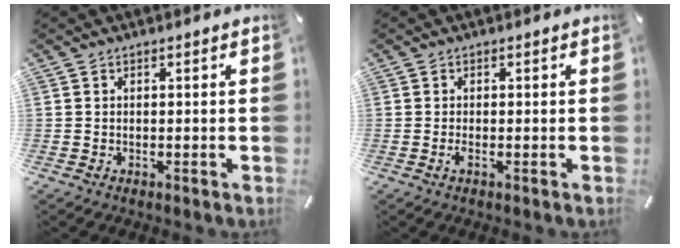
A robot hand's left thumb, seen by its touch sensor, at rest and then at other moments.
{"total": 1.4, "force": [-0.4, 0.2, 1.4], "torque": [-0.031, -0.006, -0.008]}